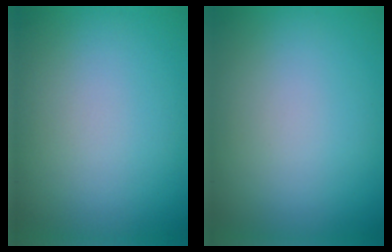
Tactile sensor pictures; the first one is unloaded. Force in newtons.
{"total": 0.0}